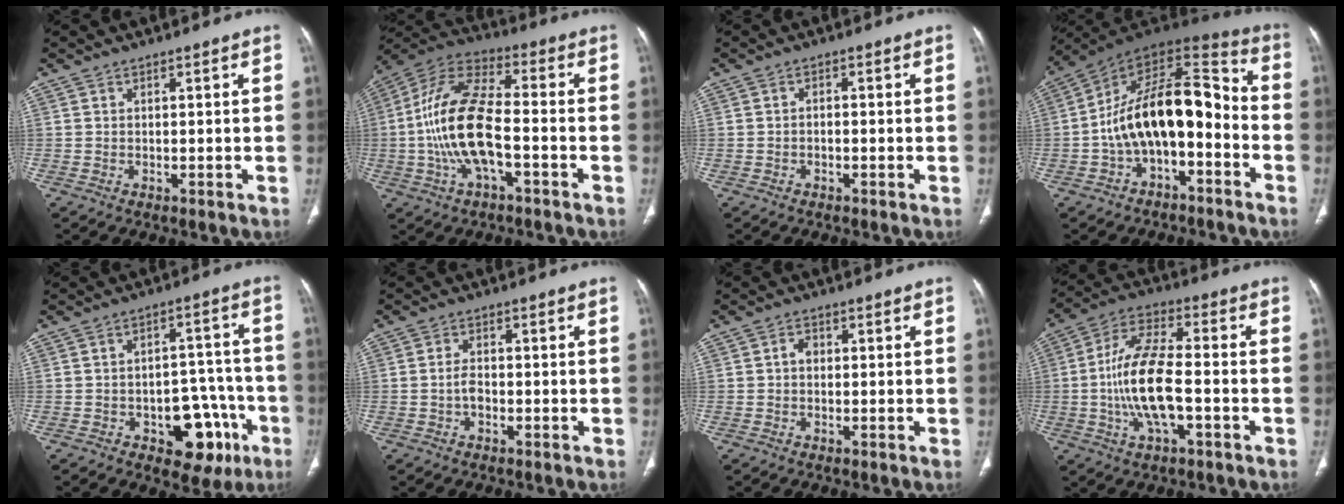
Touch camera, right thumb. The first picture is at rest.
{"total": 16.5, "force": [-3.2, 6.8, 14.7], "torque": [-0.299, 0.039, -0.063]}
{"total": 0.9, "force": [-0.5, 0.6, 0.5], "torque": [-0.006, 0.005, -0.010]}
{"total": 18.4, "force": [-4.1, 9.8, 15.0], "torque": [-0.223, 0.082, -0.070]}
{"total": 12.7, "force": [-5.6, 7.5, 8.6], "torque": [-0.069, 0.044, -0.066]}
{"total": 2.5, "force": [-0.7, 1.5, 1.9], "torque": [-0.034, 0.011, -0.015]}
{"total": 1.7, "force": [0.0, 1.3, 1.1], "torque": [-0.011, 0.008, -0.004]}
{"total": 14.3, "force": [-2.7, 5.4, 12.9], "torque": [-0.262, 0.026, -0.053]}